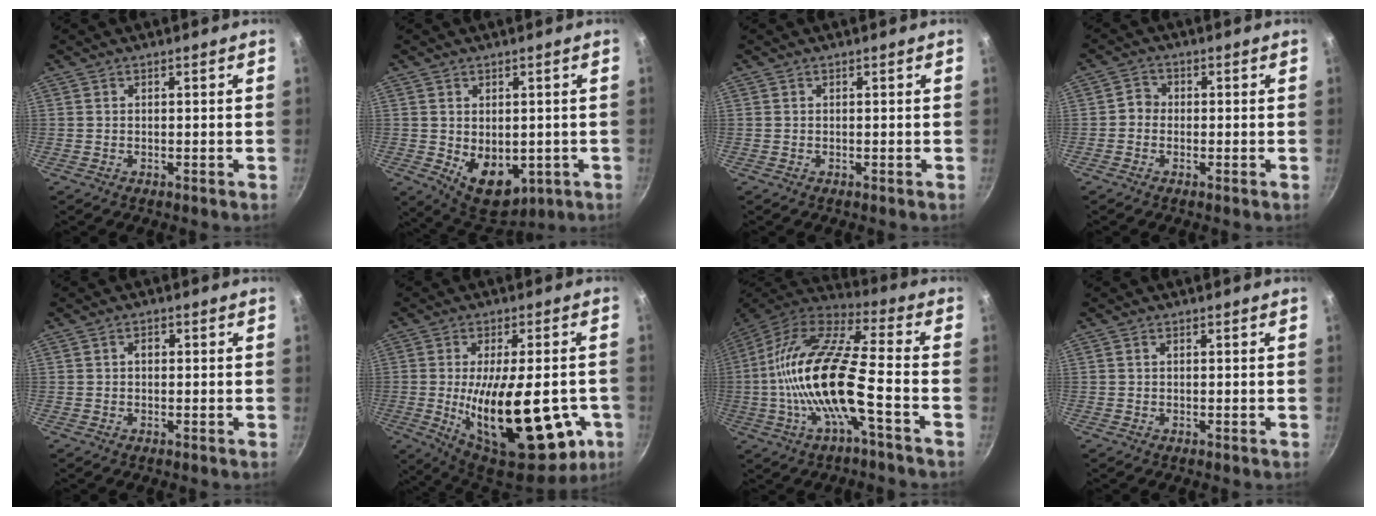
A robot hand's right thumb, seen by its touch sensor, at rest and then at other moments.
{"total": 10.0, "force": [-1.6, 6.9, 7.1], "torque": [-0.079, -0.015, 0.000]}
{"total": 0.0}
{"total": 2.5, "force": [-0.7, 2.2, 0.9], "torque": [-0.002, 0.013, -0.021]}
{"total": 1.6, "force": [0.1, 1.2, 1.0], "torque": [-0.013, 0.007, -0.001]}
{"total": 26.8, "force": [-5.8, 11.4, 23.6], "torque": [-0.333, -0.012, -0.065]}
{"total": 20.1, "force": [-4.3, 5.7, 18.8], "torque": [-0.359, 0.039, -0.097]}
{"total": 0.6, "force": [0.1, 0.4, 0.4], "torque": [-0.007, 0.004, 0.002]}